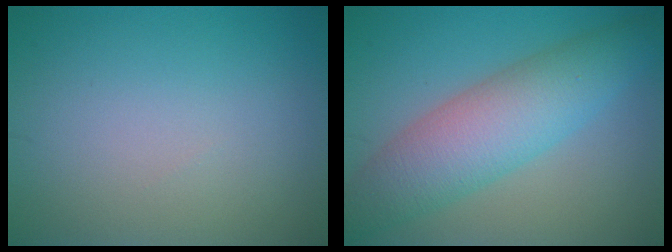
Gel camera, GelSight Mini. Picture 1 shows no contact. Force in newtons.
{"total": 7.1, "press": 7.1, "slide": 0.4}